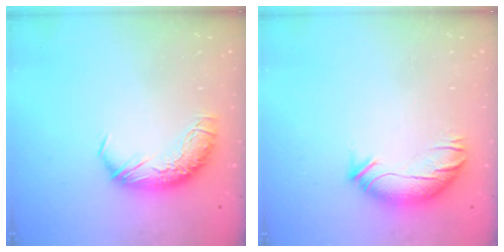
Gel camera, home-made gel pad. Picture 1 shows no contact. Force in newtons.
{"total": 2.7, "press": 2.1, "slide": 1.7}